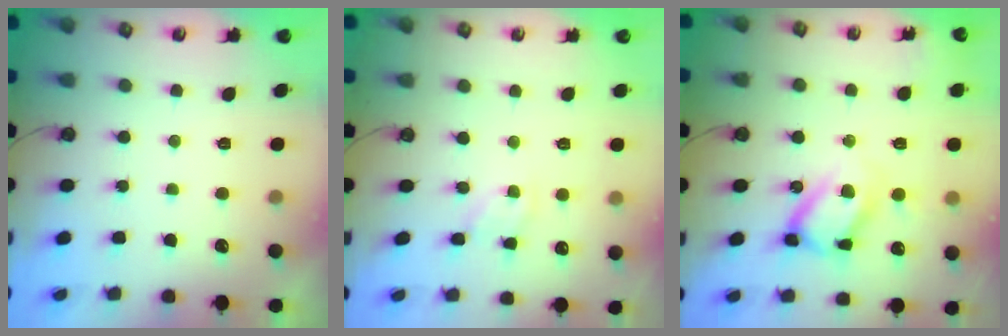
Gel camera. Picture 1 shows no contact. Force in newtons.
{"total": 2.9, "press": 2.9, "slide": 0.3}
{"total": 16.7, "press": 16.6, "slide": 1.6}